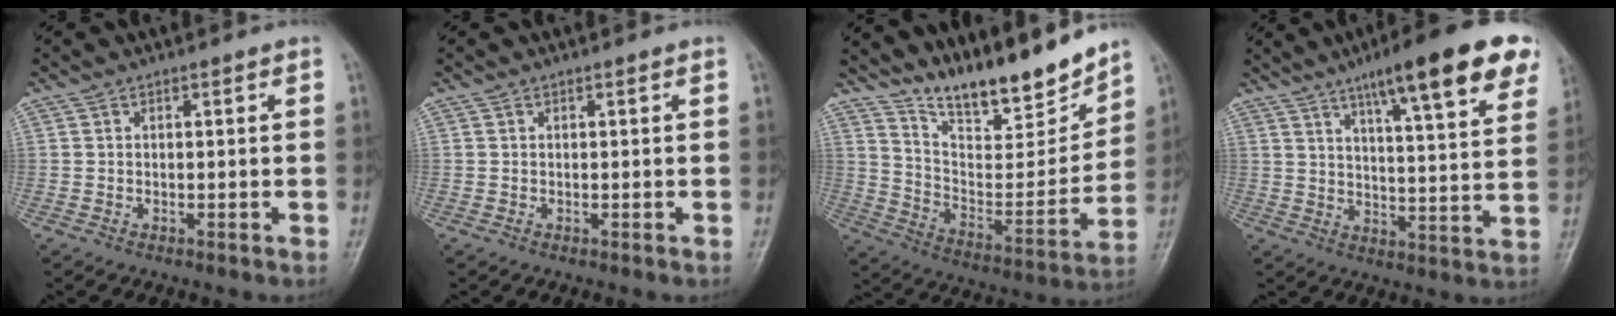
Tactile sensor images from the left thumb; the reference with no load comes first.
{"total": 0.0}
{"total": 18.6, "force": [15.9, 4.4, 8.6], "torque": [-0.097, -0.104, 0.270]}
{"total": 19.0, "force": [11.4, 3.7, 14.8], "torque": [-0.186, -0.031, 0.162]}